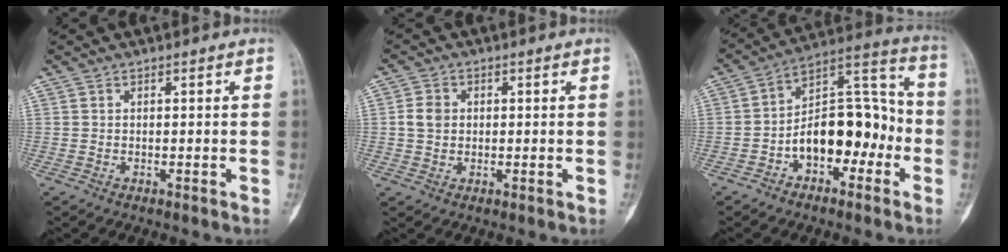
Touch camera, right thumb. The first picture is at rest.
{"total": 3.7, "force": [0.3, 3.1, 2.0], "torque": [-0.031, 0.004, 0.003]}
{"total": 15.5, "force": [-4.5, 9.1, 11.7], "torque": [-0.146, 0.063, -0.076]}